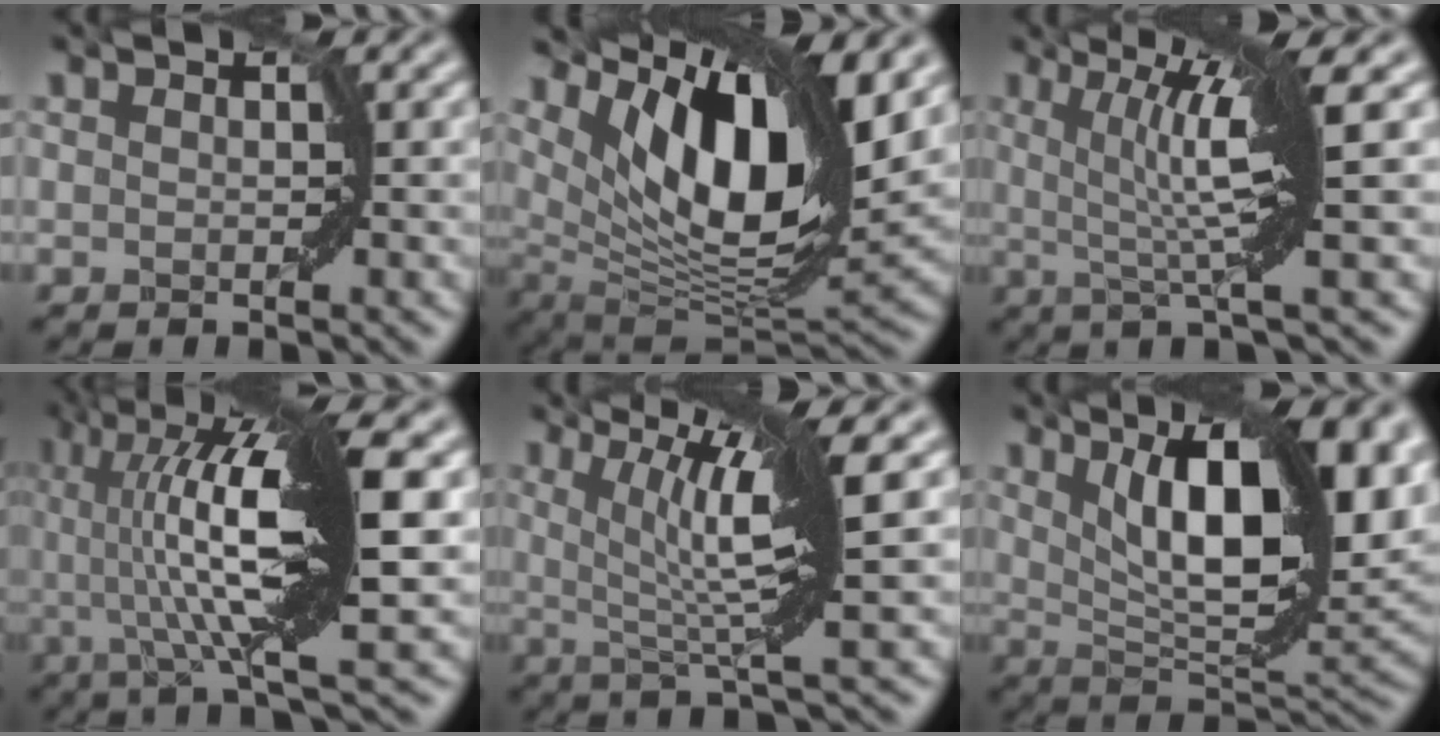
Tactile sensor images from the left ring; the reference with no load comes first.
{"total": 12.7, "force": [5.5, 5.0, 10.3], "torque": [-0.168, -0.005, 0.107]}
{"total": 6.5, "force": [1.4, 0.7, 6.4], "torque": [-0.113, 0.003, 0.024]}
{"total": 12.2, "force": [1.6, 2.7, 11.8], "torque": [-0.194, 0.012, 0.028]}
{"total": 7.3, "force": [2.1, 1.1, 6.9], "torque": [-0.110, 0.003, 0.033]}
{"total": 13.7, "force": [4.5, 4.9, 12.0], "torque": [-0.160, 0.003, 0.072]}